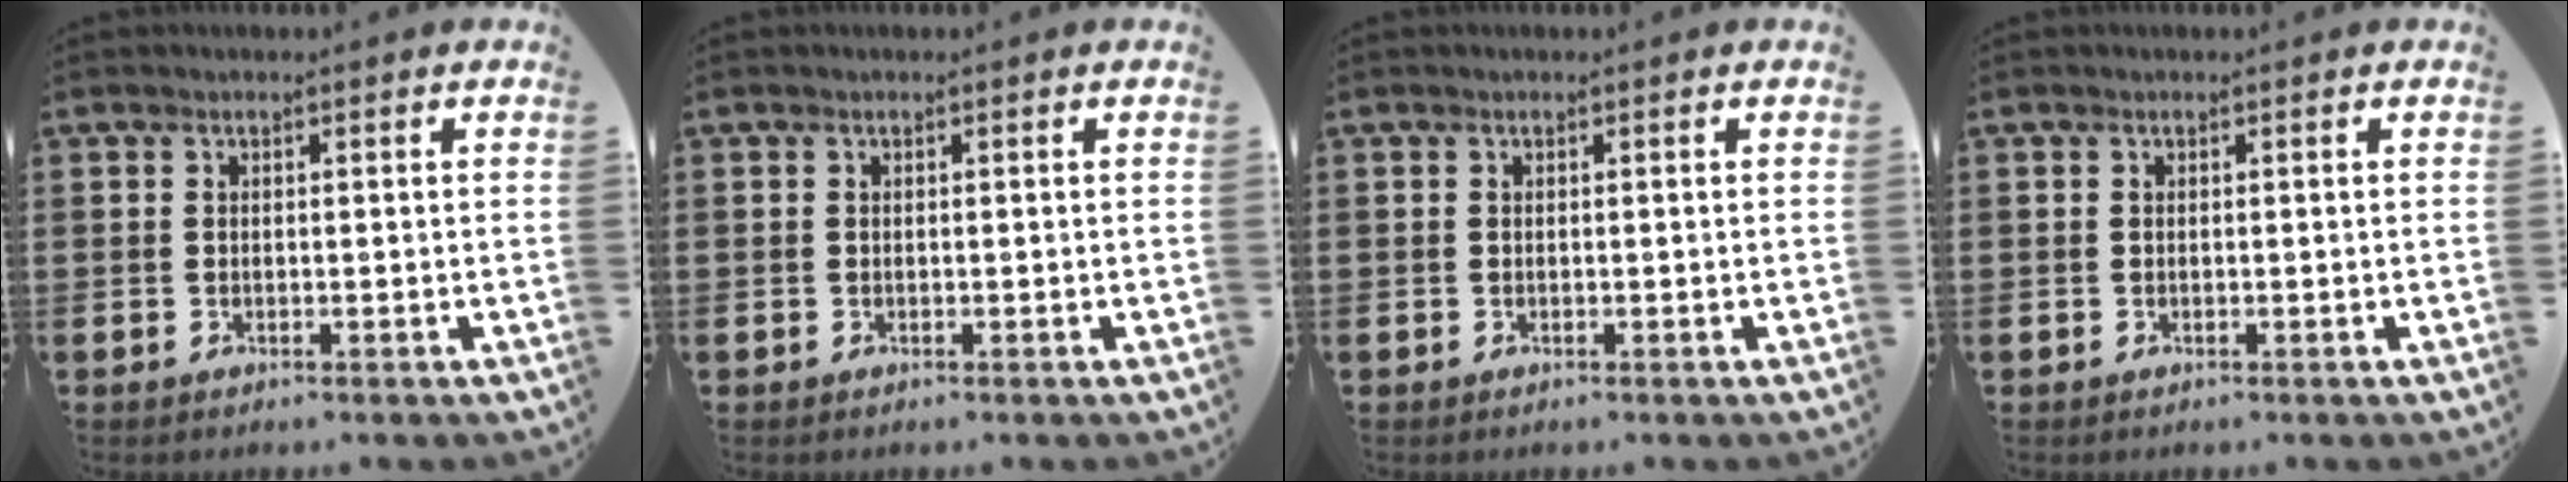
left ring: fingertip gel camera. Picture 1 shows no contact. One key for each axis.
{"total": 0.0}
{"total": 0.0}
{"total": 0.0}